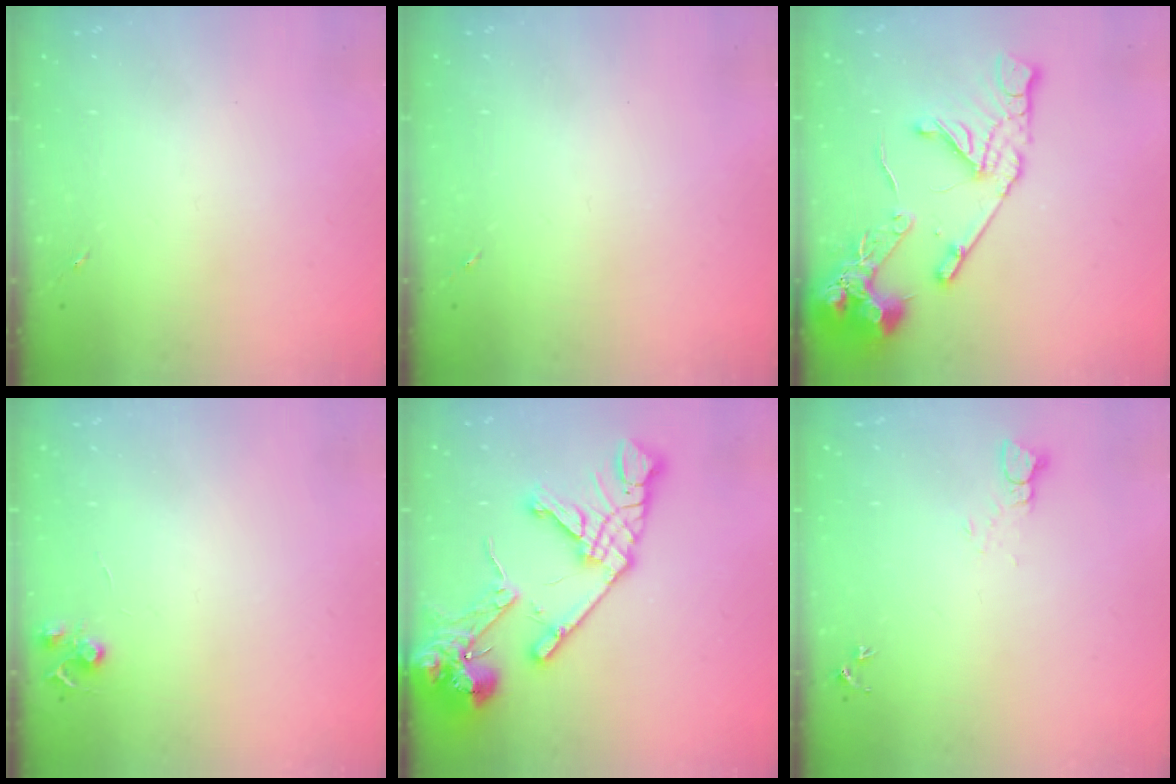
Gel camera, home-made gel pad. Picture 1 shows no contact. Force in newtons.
{"total": 0.0}
{"total": 17.1, "press": 17.0, "slide": 2.1}
{"total": 5.5, "press": 5.5, "slide": 0.6}
{"total": 22.2, "press": 22.0, "slide": 2.9}
{"total": 3.4, "press": 3.4, "slide": 0.2}